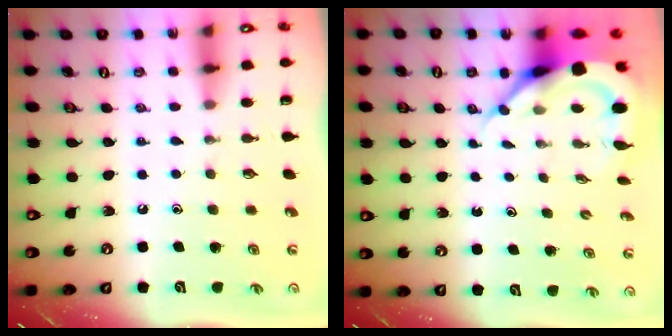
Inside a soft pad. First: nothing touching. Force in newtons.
{"total": 7.7, "press": 7.7, "slide": 0.9}